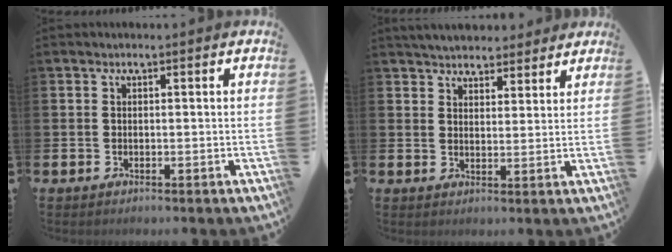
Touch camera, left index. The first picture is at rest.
{"total": 4.6, "force": [4.4, 1.2, 0.2], "torque": [-0.015, -0.020, 0.079]}